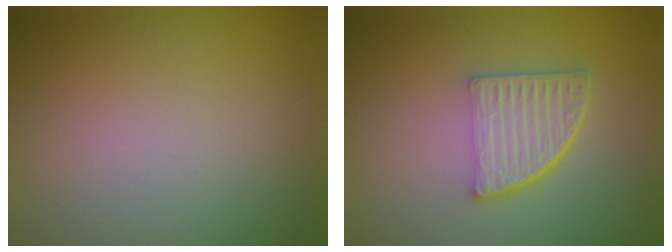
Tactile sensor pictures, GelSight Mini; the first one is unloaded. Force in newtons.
{"total": 4.8, "press": 3.3, "slide": 3.4}